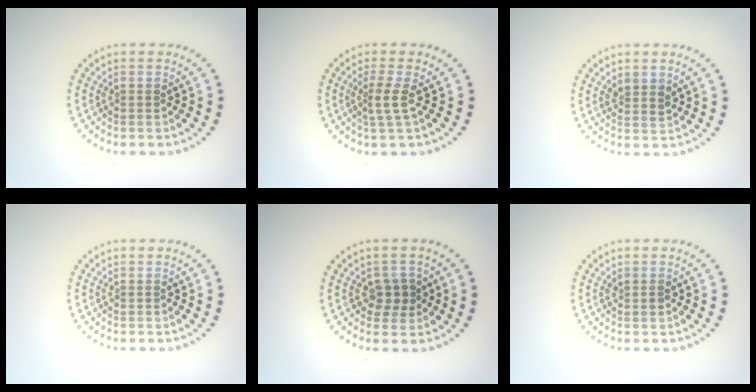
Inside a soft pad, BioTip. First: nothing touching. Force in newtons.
{"total": 1.9, "press": 1.2, "slide": 1.4}
{"total": 1.4, "press": 1.3, "slide": 0.7}
{"total": 0.0}
{"total": 2.1, "press": 2.0, "slide": 0.7}
{"total": 0.7, "press": 0.7, "slide": 0.2}